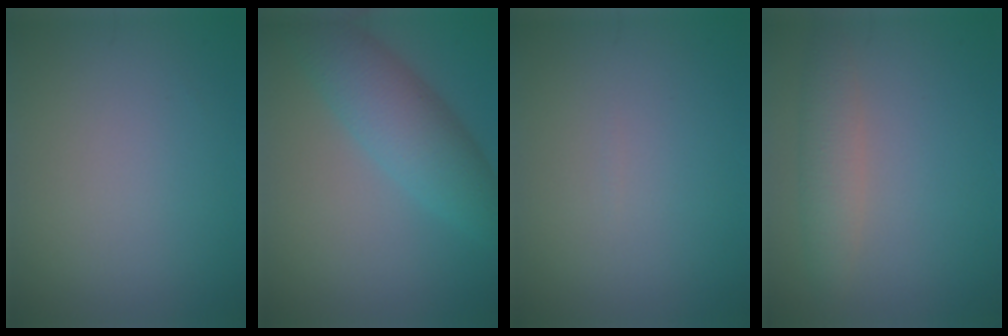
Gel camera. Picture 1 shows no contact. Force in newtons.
{"total": 5.7, "press": 5.7, "slide": 0.1}
{"total": 0.0}
{"total": 2.8, "press": 2.8, "slide": 0.0}